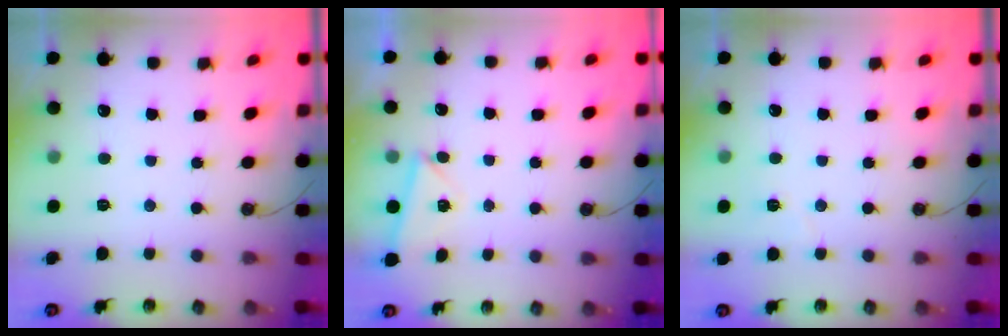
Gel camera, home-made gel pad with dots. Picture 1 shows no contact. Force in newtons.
{"total": 3.8, "press": 3.0, "slide": 2.3}
{"total": 5.0, "press": 4.9, "slide": 1.2}